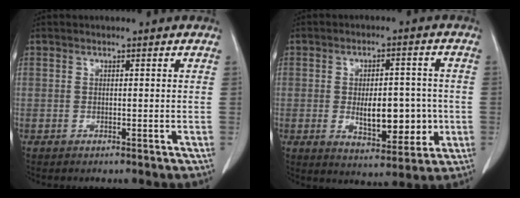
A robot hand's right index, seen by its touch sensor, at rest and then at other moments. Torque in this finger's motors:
{"motor_torque": [0.32, 0.02, 0.51, 0.07]}